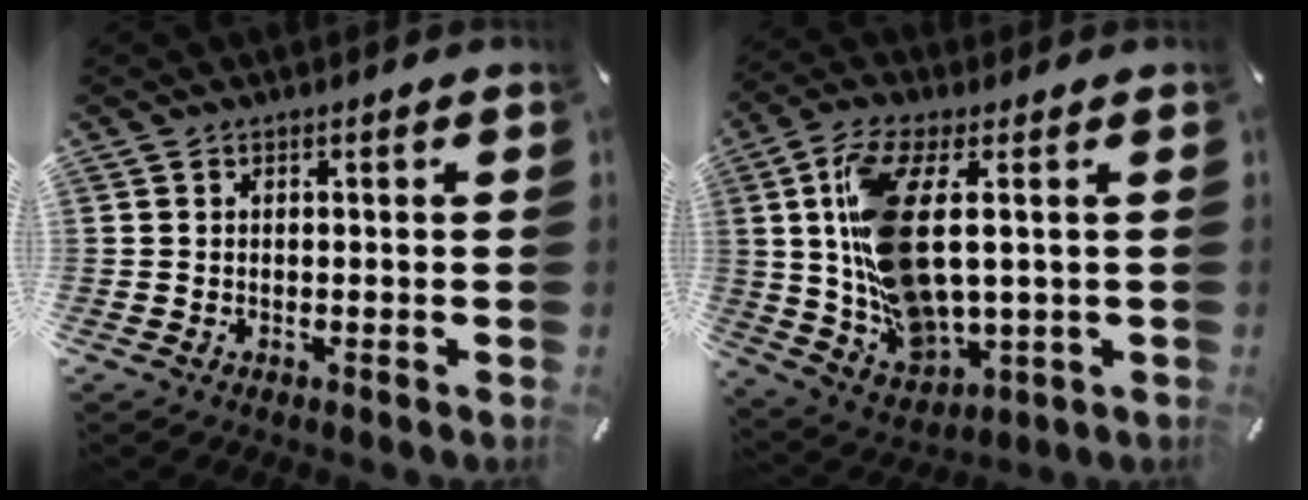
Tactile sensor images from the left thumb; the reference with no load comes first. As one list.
[{"total": 16.1, "force": [2.7, 8.1, 13.7], "torque": [-0.306, -0.008, 0.051]}]